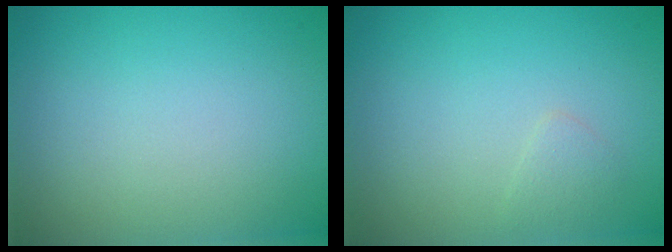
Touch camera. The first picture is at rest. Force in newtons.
{"total": 0.8, "press": 0.8, "slide": 0.1}